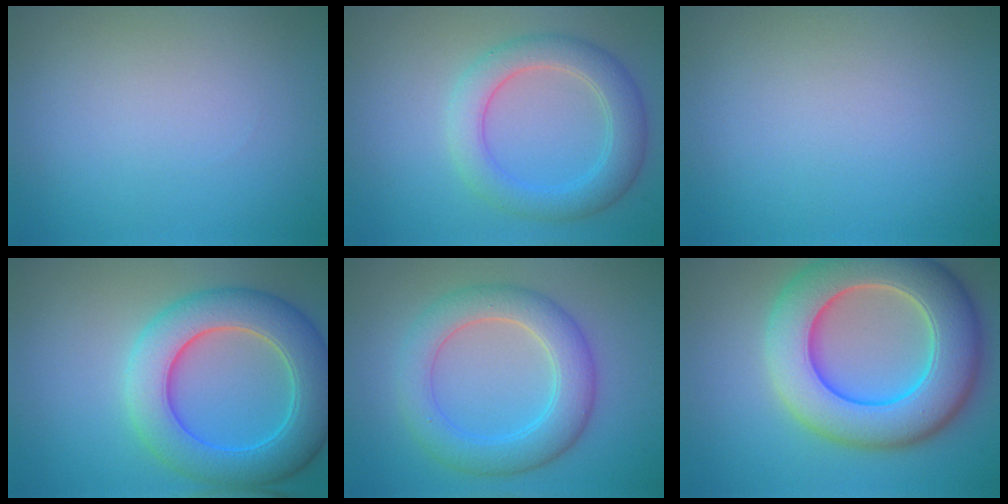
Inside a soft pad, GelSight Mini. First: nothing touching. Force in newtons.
{"total": 4.6, "press": 4.6, "slide": 0.4}
{"total": 0.0}
{"total": 7.9, "press": 7.9, "slide": 0.3}
{"total": 5.6, "press": 5.6, "slide": 0.5}
{"total": 11.1, "press": 11.1, "slide": 0.3}